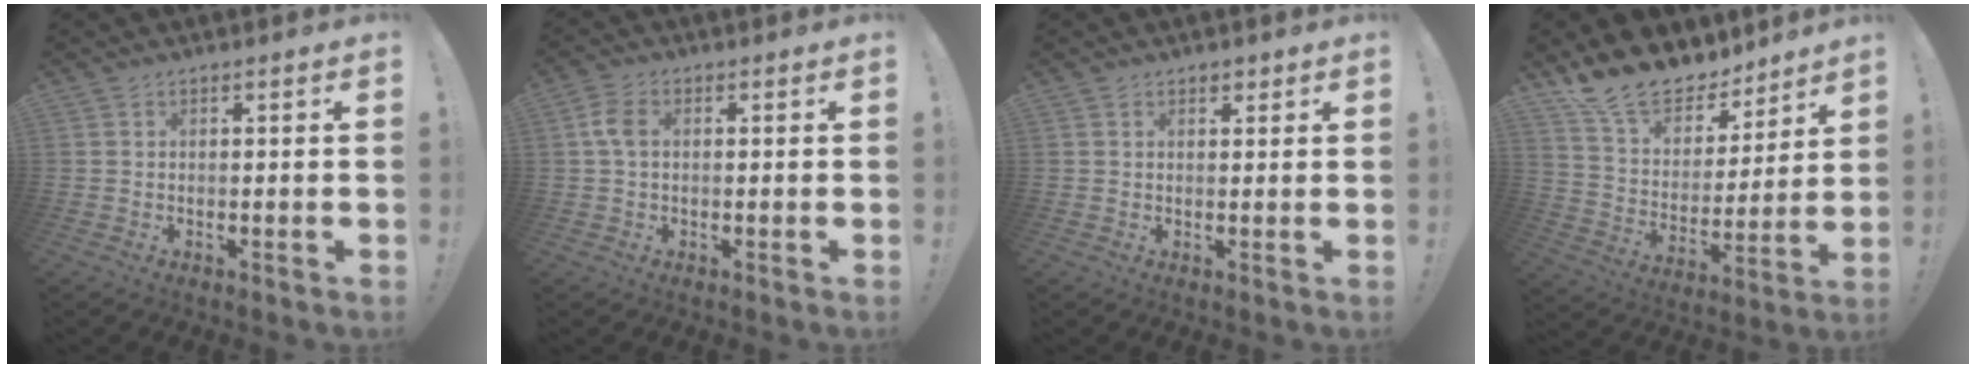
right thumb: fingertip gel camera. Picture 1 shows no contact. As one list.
[{"total": 4.7, "force": [0.5, 3.0, 3.6], "torque": [-0.070, 0.008, 0.010]}, {"total": 1.4, "force": [1.0, 0.8, 0.4], "torque": [0.003, -0.005, 0.016]}, {"total": 16.0, "force": [13.6, 7.2, 4.7], "torque": [-0.101, -0.104, 0.253]}]